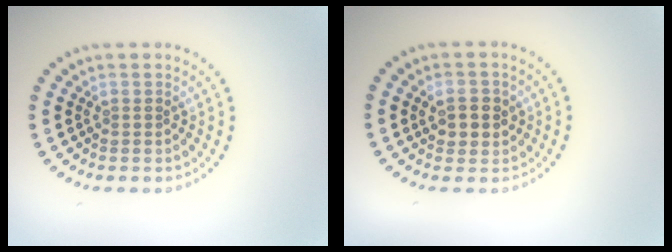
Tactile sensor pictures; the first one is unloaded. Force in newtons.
{"total": 2.5, "press": 2.5, "slide": 0.5}